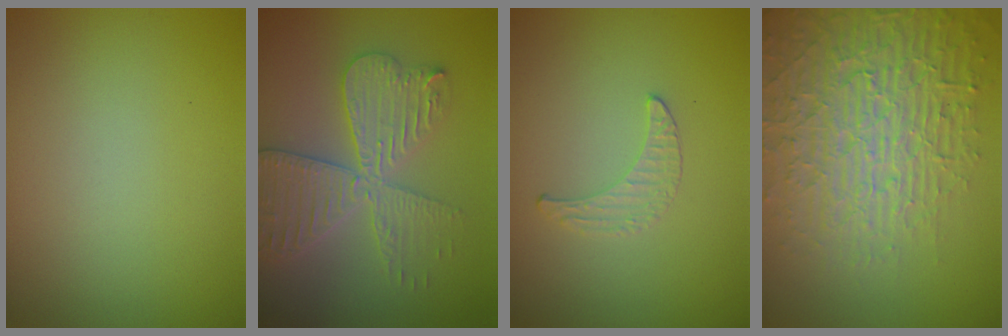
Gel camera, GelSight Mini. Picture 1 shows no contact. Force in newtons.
{"total": 5.7, "press": 5.7, "slide": 0.9}
{"total": 0.5, "press": 0.5, "slide": 0.2}
{"total": 7.4, "press": 7.2, "slide": 1.7}